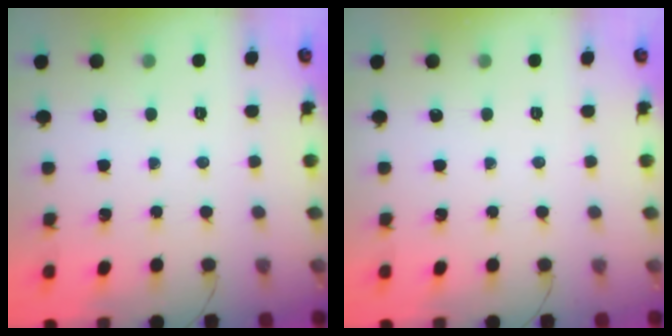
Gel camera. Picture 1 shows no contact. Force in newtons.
{"total": 0.0}